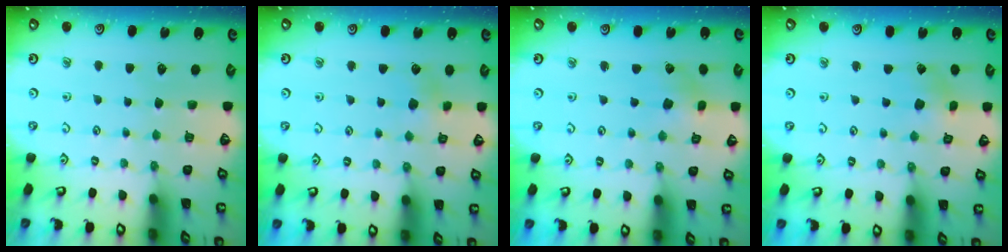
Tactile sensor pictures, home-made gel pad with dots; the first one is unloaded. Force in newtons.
{"total": 3.3, "press": 3.2, "slide": 0.7}
{"total": 2.2, "press": 2.1, "slide": 0.6}
{"total": 1.9, "press": 1.9, "slide": 0.3}